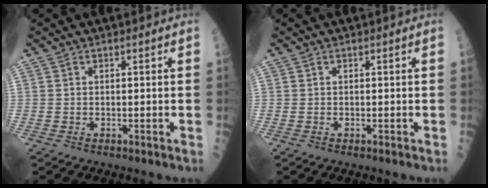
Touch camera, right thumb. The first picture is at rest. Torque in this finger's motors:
{"motor_torque": [0.22, 0.04, 0.28, 0.31, 0.00]}